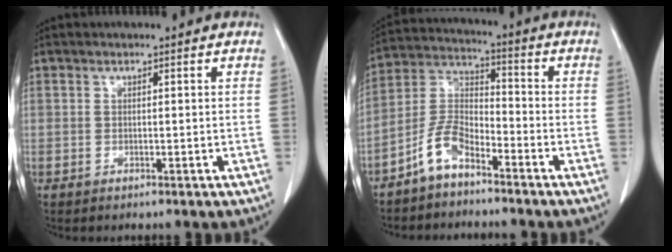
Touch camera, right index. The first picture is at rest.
{"total": 7.5, "force": [-5.2, 3.2, 4.4], "torque": [-0.102, 0.012, -0.109]}